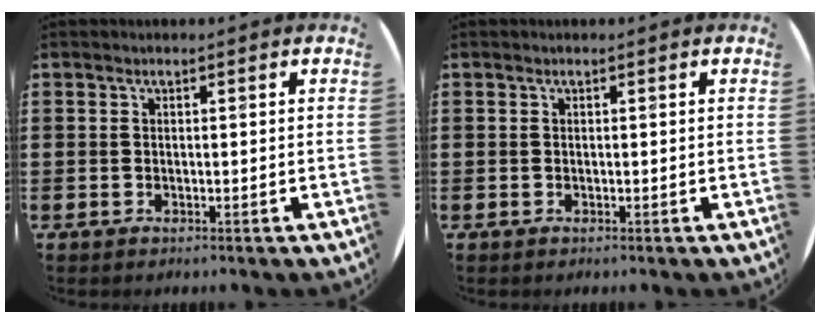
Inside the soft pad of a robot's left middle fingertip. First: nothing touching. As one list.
[{"total": 0.0}]